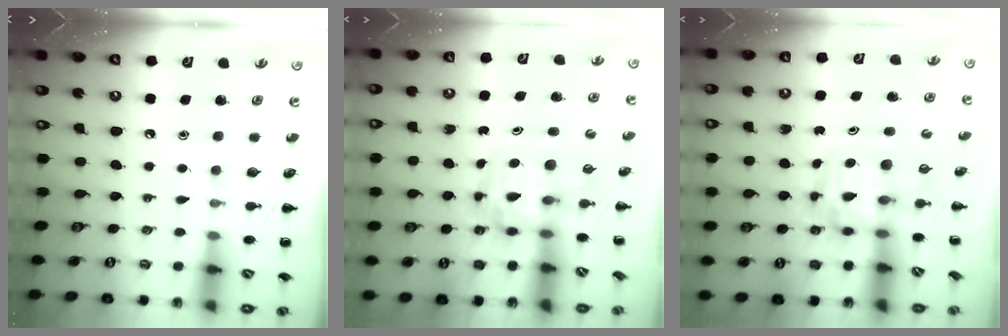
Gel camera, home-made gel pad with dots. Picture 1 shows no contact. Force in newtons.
{"total": 3.4, "press": 3.3, "slide": 0.6}
{"total": 3.5, "press": 3.5, "slide": 0.6}